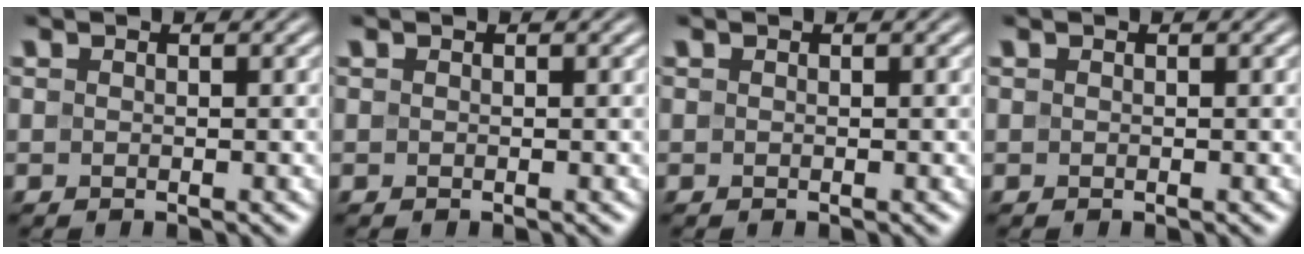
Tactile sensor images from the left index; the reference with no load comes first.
{"total": 0.0}
{"total": 0.0}
{"total": 0.0}